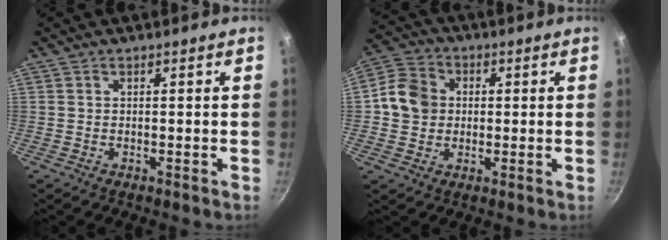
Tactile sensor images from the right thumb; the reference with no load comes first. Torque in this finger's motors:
{"motor_torque": [-0.70, 0.43, -0.28, 0.24, 0.00]}